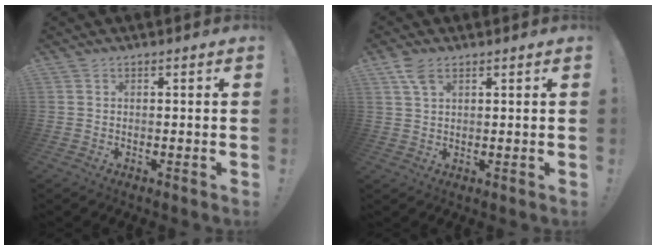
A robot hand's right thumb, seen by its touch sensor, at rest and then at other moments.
{"total": 4.7, "force": [2.7, 2.4, 3.0], "torque": [-0.054, -0.008, 0.051]}